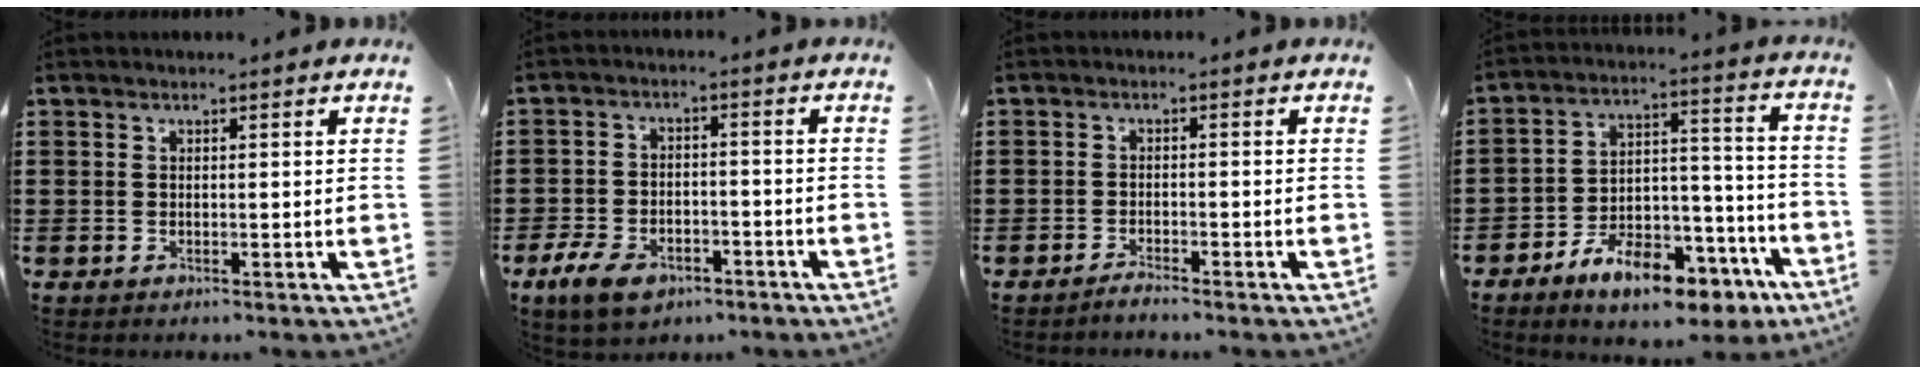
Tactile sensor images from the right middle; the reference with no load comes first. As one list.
[{"total": 5.8, "force": [-4.0, 2.7, 3.1], "torque": [-0.070, 0.008, -0.079]}, {"total": 1.4, "force": [-1.3, 0.0, 0.5], "torque": [-0.010, -0.002, -0.025]}, {"total": 10.5, "force": [-8.1, 4.1, 5.5], "torque": [-0.086, 0.041, -0.145]}]